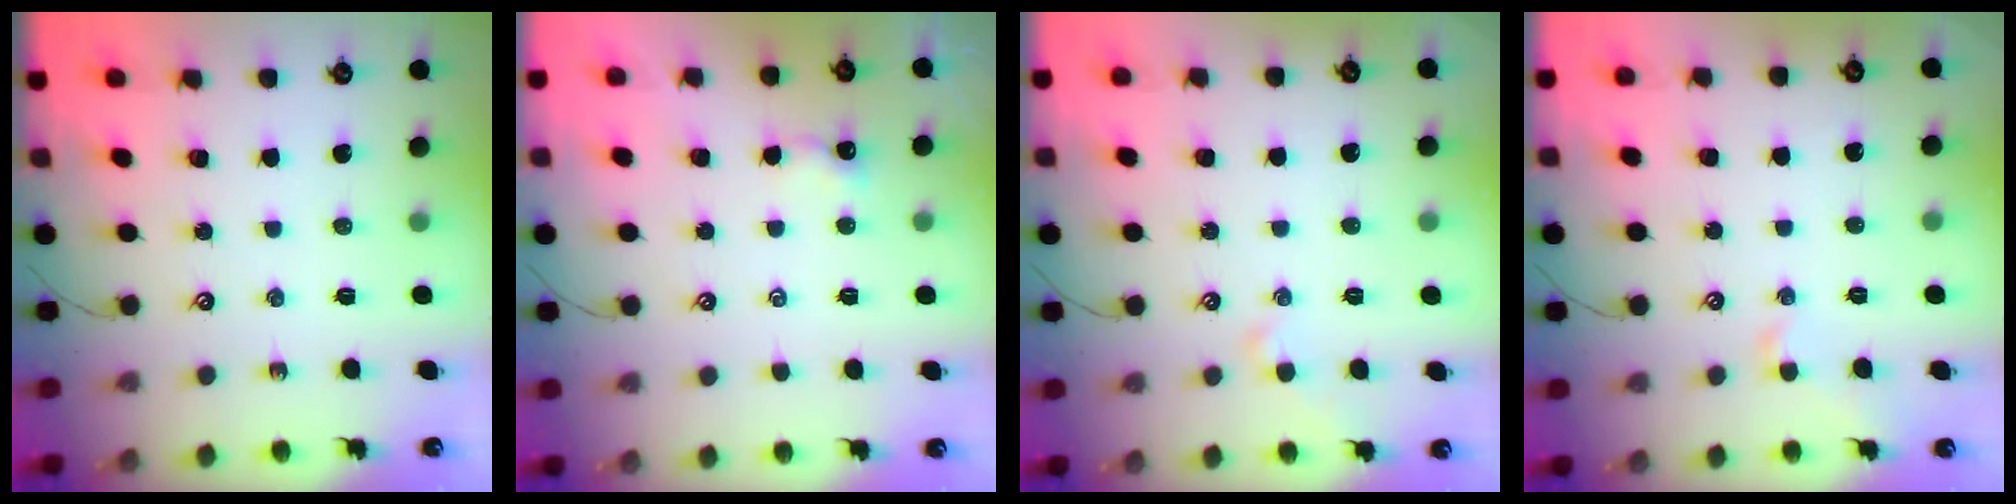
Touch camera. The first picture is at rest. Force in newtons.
{"total": 2.2, "press": 2.2, "slide": 0.2}
{"total": 2.0, "press": 2.0, "slide": 0.4}
{"total": 1.0, "press": 0.9, "slide": 0.4}